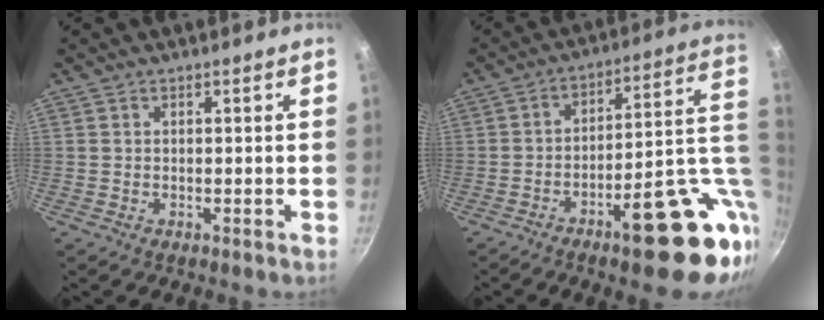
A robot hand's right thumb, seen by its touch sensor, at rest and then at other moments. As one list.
[{"total": 22.1, "force": [-6.2, 8.2, 19.5], "torque": [-0.203, 0.014, -0.075]}]